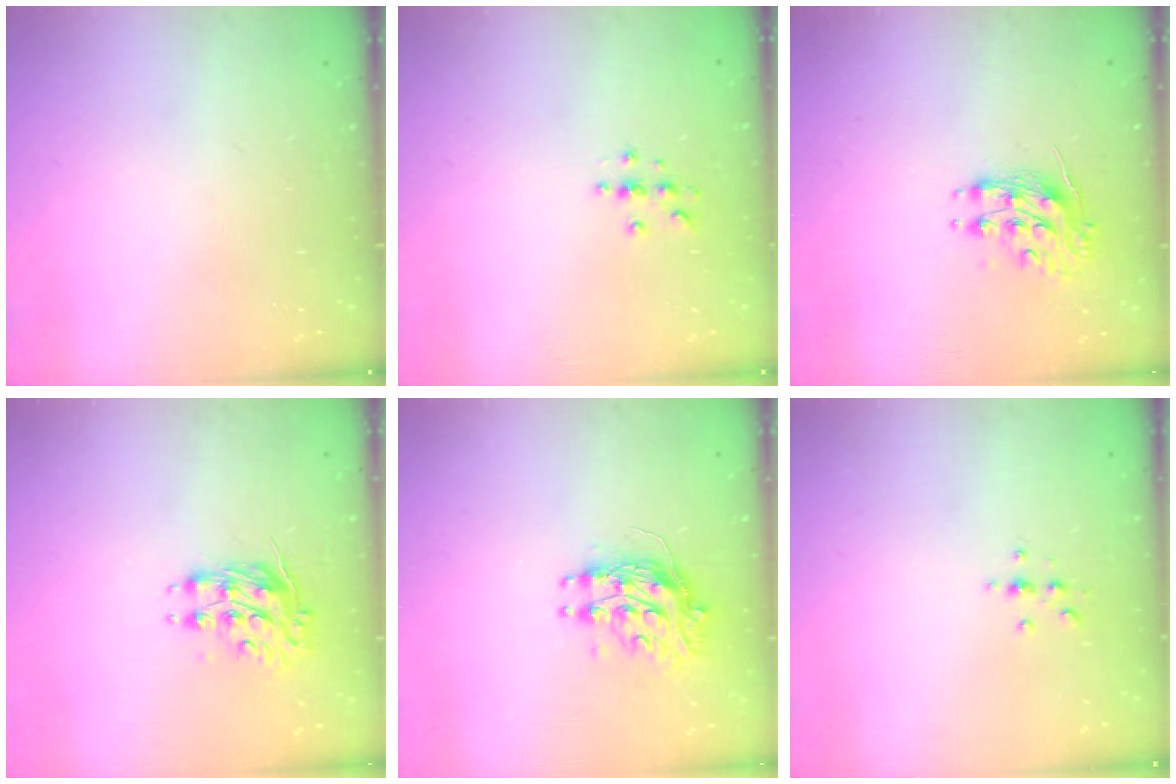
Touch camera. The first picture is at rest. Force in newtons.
{"total": 3.7, "press": 3.7, "slide": 0.4}
{"total": 8.8, "press": 8.8, "slide": 0.4}
{"total": 9.2, "press": 9.2, "slide": 0.4}
{"total": 9.3, "press": 9.3, "slide": 0.5}
{"total": 2.2, "press": 2.1, "slide": 0.2}